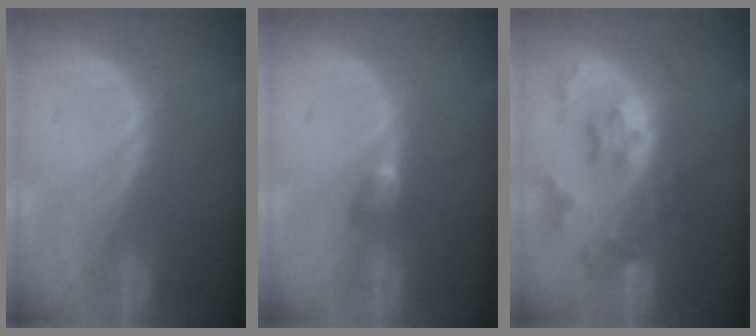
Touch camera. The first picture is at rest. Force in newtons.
{"total": 3.0, "press": 2.5, "slide": 1.6}
{"total": 7.2, "press": 6.5, "slide": 3.1}